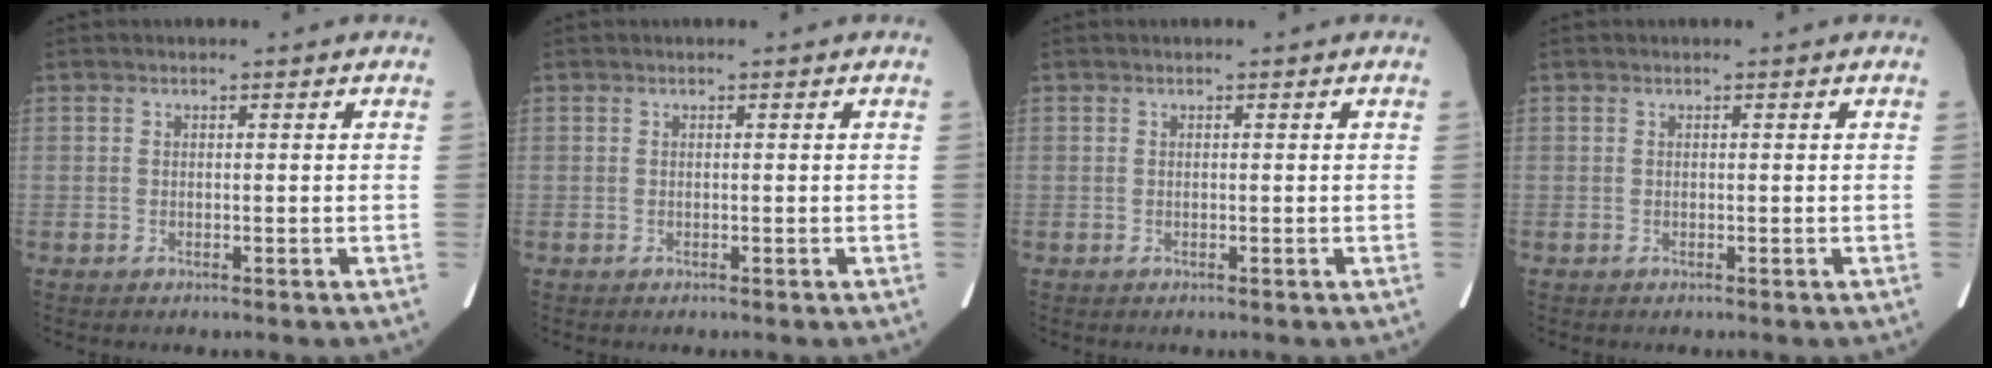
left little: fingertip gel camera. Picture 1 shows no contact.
{"total": 0.0}
{"total": 0.0}
{"total": 0.0}